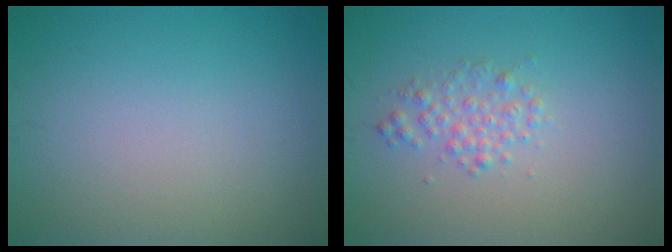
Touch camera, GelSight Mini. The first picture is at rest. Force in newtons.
{"total": 1.9, "press": 1.9, "slide": 0.0}